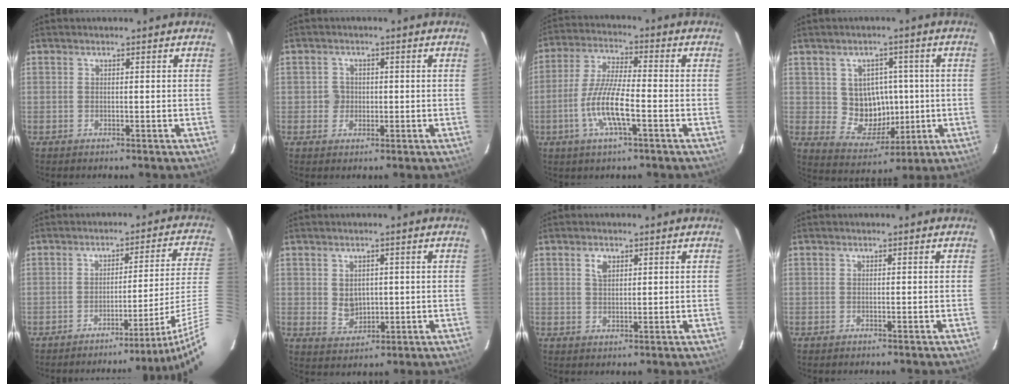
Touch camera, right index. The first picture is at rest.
{"total": 2.7, "force": [-0.2, 2.7, 0.2], "torque": [0.002, 0.009, -0.002]}
{"total": 10.2, "force": [-3.6, 1.8, 9.4], "torque": [-0.193, -0.005, -0.070]}
{"total": 9.0, "force": [0.4, 8.3, 3.4], "torque": [-0.069, 0.004, 0.024]}
{"total": 13.9, "force": [-9.3, -2.5, 10.0], "torque": [-0.122, -0.021, -0.118]}
{"total": 4.3, "force": [0.4, 3.7, 2.2], "torque": [-0.038, 0.001, 0.017]}
{"total": 2.4, "force": [1.1, 1.5, 1.5], "torque": [-0.027, 0.006, 0.021]}
{"total": 0.0}